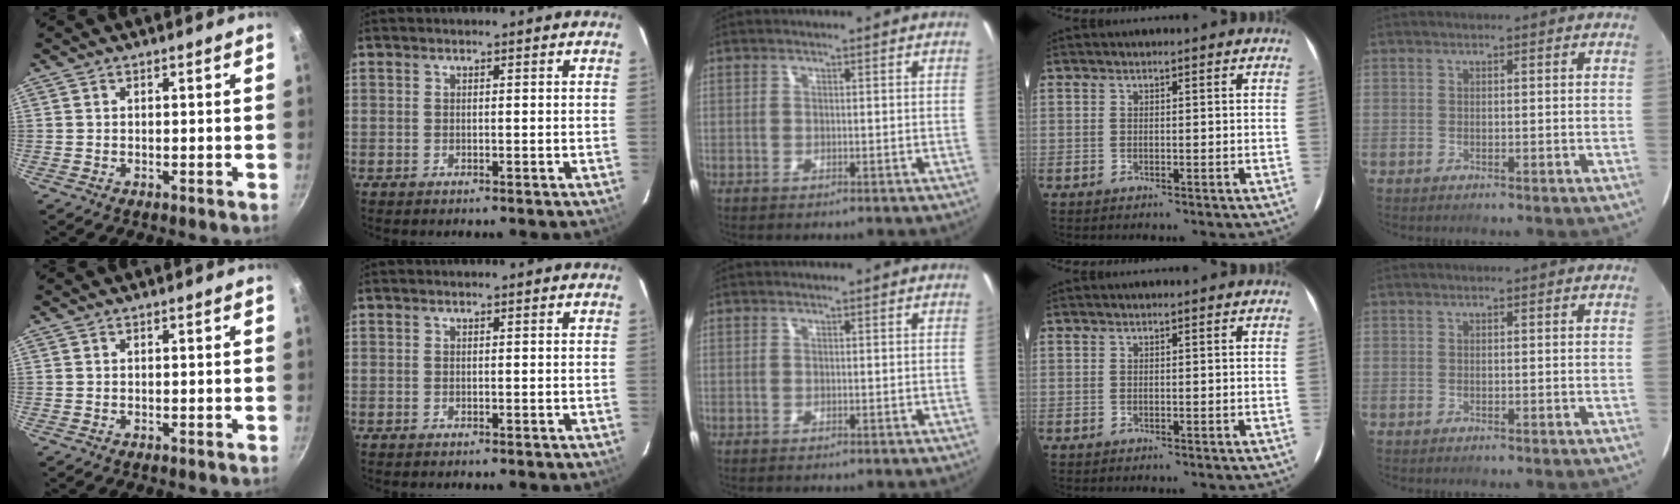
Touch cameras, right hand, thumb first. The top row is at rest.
{}